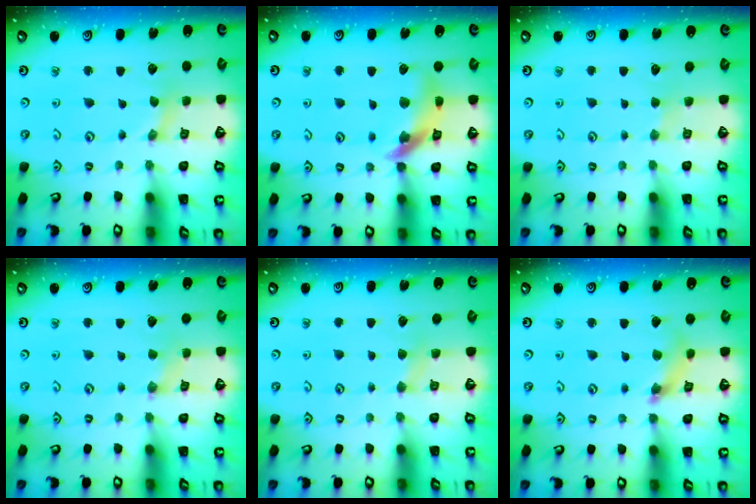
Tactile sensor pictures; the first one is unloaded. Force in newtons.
{"total": 13.8, "press": 13.7, "slide": 1.7}
{"total": 2.0, "press": 1.9, "slide": 0.3}
{"total": 1.5, "press": 1.5, "slide": 0.3}
{"total": 2.5, "press": 2.5, "slide": 0.4}
{"total": 5.3, "press": 5.3, "slide": 0.5}